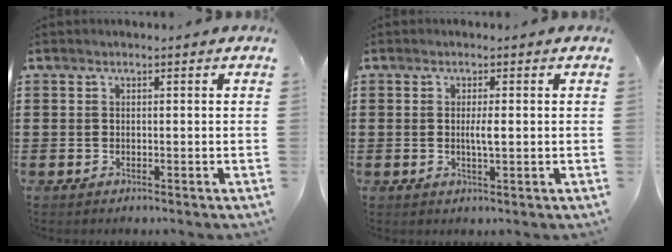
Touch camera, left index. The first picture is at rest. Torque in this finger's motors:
{"motor_torque": [0.61, 0.25, 0.19, 0.05]}